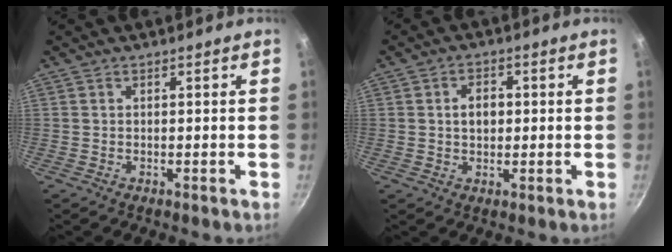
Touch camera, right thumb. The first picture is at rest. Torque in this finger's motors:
{"motor_torque": [-0.56, 0.57, 0.18, -0.03, 0.01]}